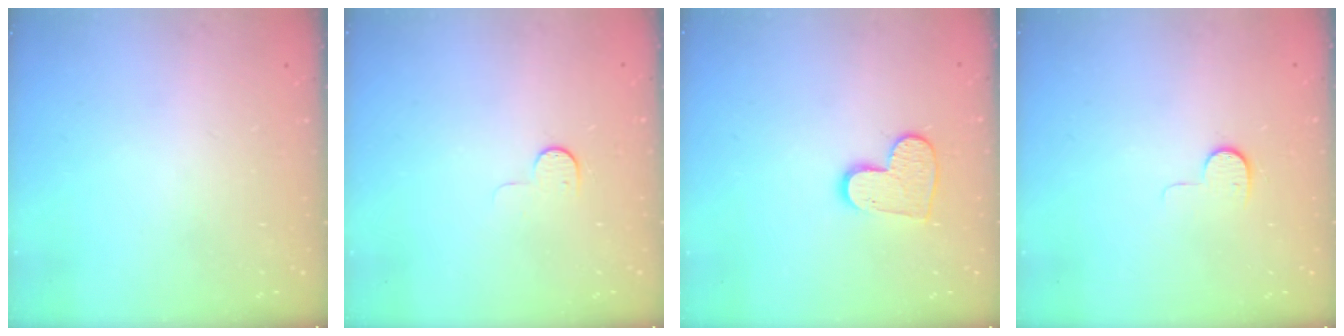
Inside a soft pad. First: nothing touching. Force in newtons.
{"total": 4.9, "press": 4.9, "slide": 0.5}
{"total": 10.0, "press": 10.0, "slide": 0.9}
{"total": 6.8, "press": 6.8, "slide": 0.6}